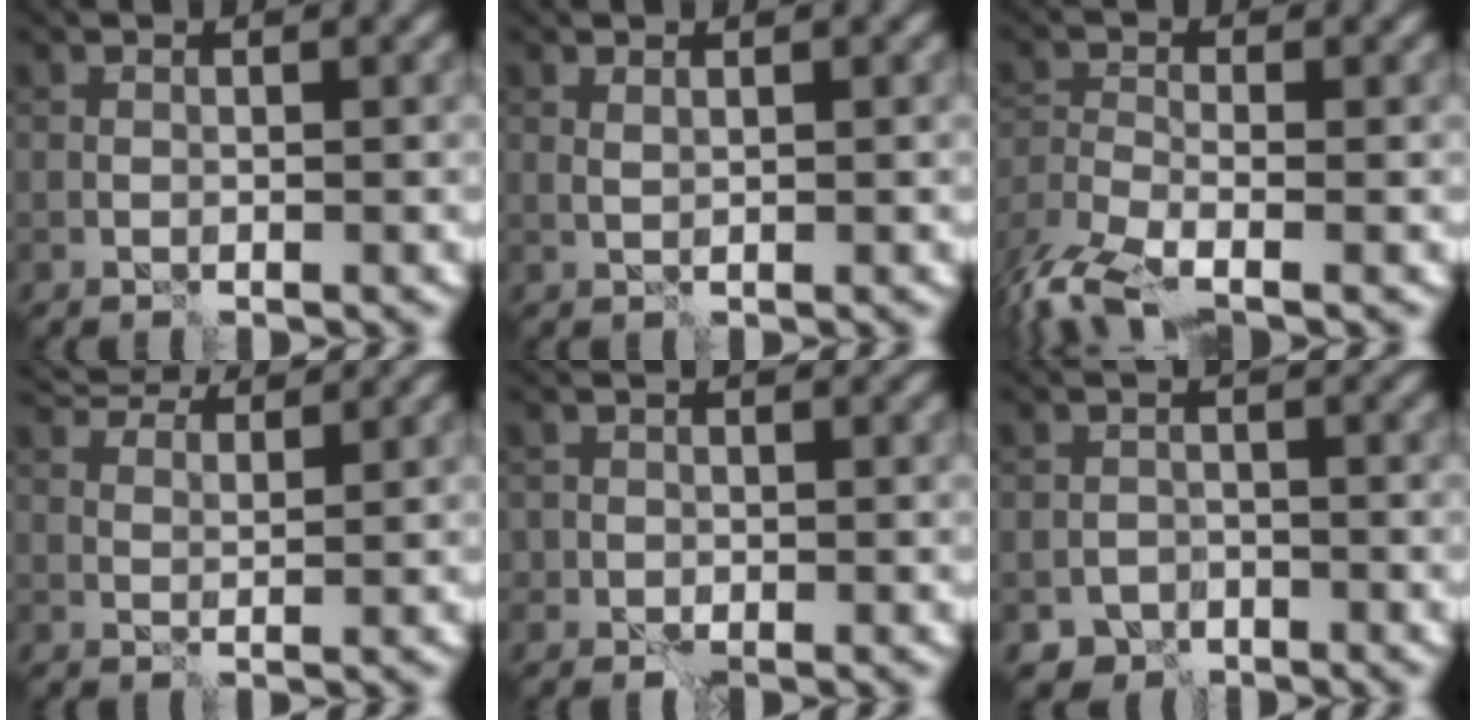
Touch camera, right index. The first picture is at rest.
{"total": 0.6, "force": [0.4, 0.1, 0.4], "torque": [-0.013, -0.001, 0.006]}
{"total": 5.7, "force": [-4.0, 1.9, 3.5], "torque": [-0.081, -0.016, -0.091]}
{"total": 5.9, "force": [5.1, 1.8, 2.5], "torque": [-0.067, -0.001, 0.096]}
{"total": 0.6, "force": [-0.1, 0.6, 0.0], "torque": [0.006, -0.003, -0.006]}
{"total": 2.5, "force": [-1.9, 1.6, 0.2], "torque": [0.006, 0.003, -0.032]}